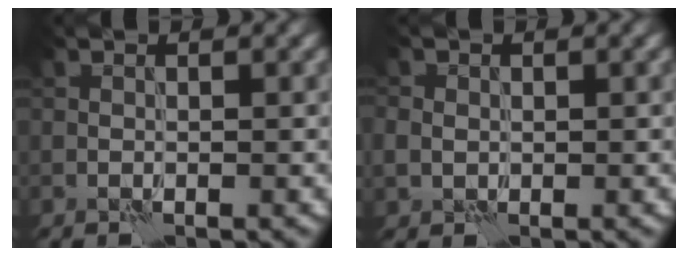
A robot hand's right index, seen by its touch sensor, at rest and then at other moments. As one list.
[{"total": 1.8, "force": [0.4, 1.7, 0.5], "torque": [-0.008, 0.002, 0.005]}]